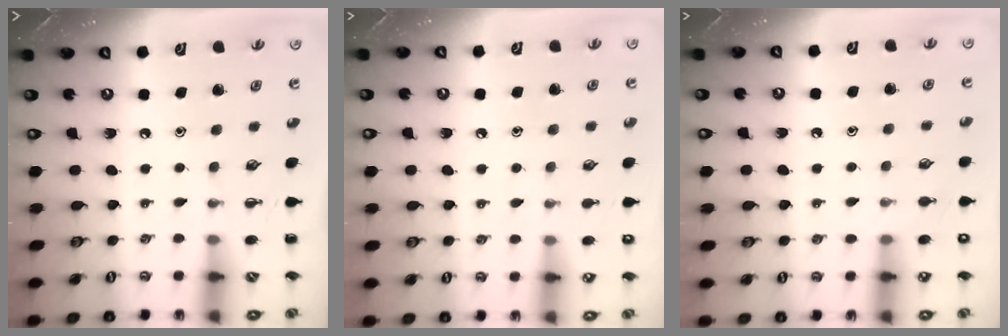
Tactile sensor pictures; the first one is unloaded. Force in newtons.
{"total": 5.2, "press": 5.0, "slide": 1.4}
{"total": 5.7, "press": 5.5, "slide": 1.4}